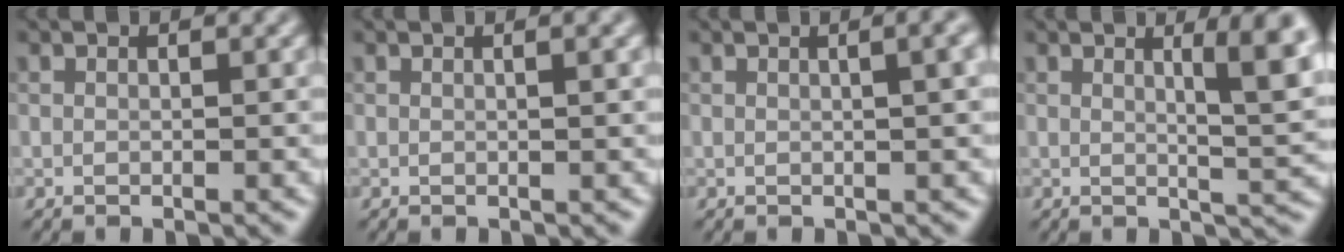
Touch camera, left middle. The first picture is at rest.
{"total": 1.1, "force": [0.4, 0.3, 1.0], "torque": [-0.008, 0.005, 0.003]}
{"total": 4.6, "force": [1.4, 2.0, 3.9], "torque": [-0.020, 0.023, -0.002]}
{"total": 5.1, "force": [1.7, 1.0, 4.7], "torque": [-0.057, -0.002, 0.026]}